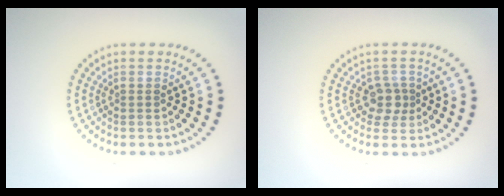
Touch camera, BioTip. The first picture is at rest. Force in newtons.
{"total": 2.1, "press": 1.7, "slide": 1.2}